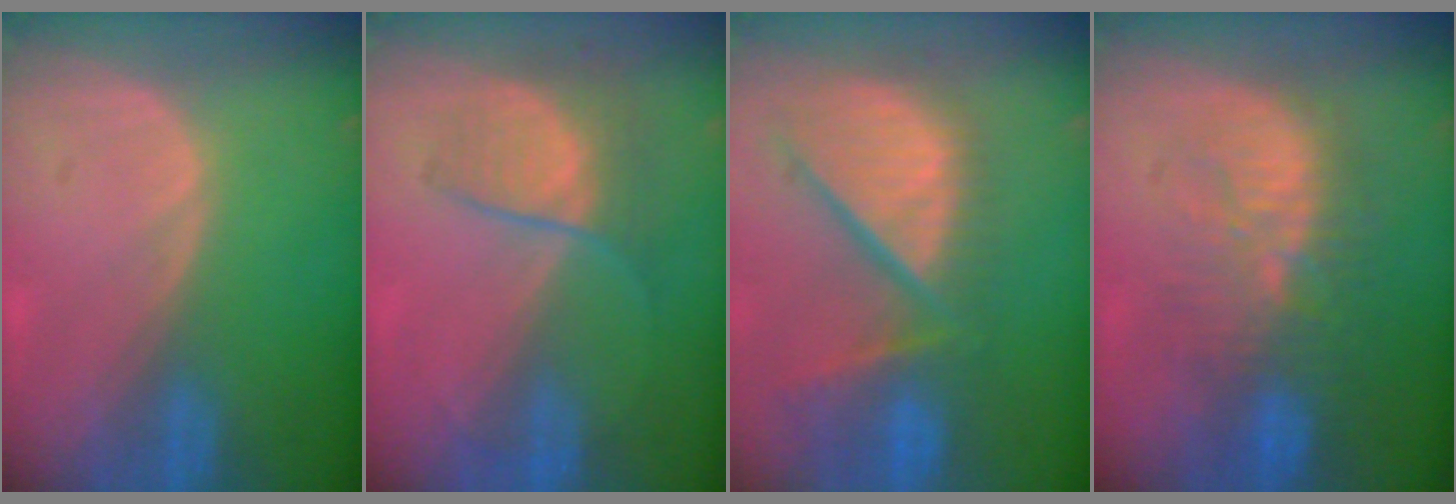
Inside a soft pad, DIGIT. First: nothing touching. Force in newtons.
{"total": 6.7, "press": 6.0, "slide": 3.1}
{"total": 12.5, "press": 10.7, "slide": 6.5}
{"total": 9.5, "press": 9.1, "slide": 2.6}